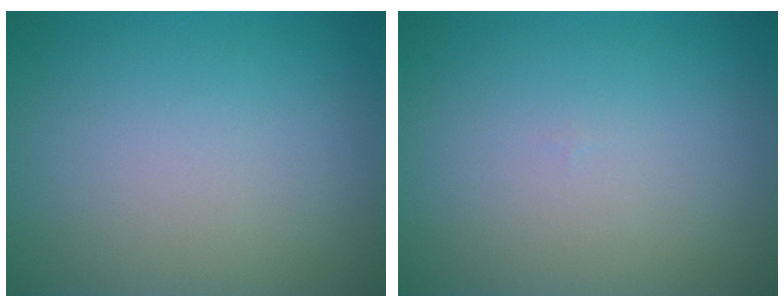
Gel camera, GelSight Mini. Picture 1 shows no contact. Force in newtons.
{"total": 0.0}